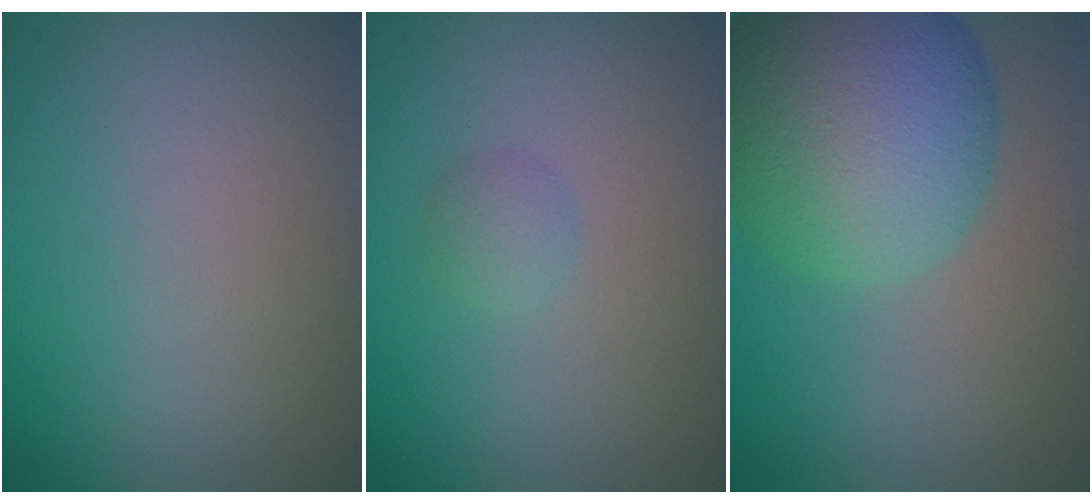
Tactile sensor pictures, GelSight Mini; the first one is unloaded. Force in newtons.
{"total": 1.2, "press": 1.2, "slide": 0.1}
{"total": 13.1, "press": 13.1, "slide": 0.3}